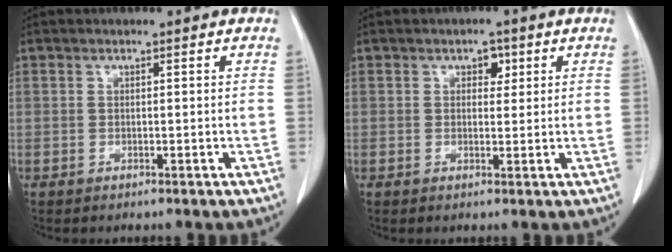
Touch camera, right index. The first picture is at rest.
{"total": 2.1, "force": [0.9, 1.4, 1.3], "torque": [-0.013, 0.003, 0.011]}